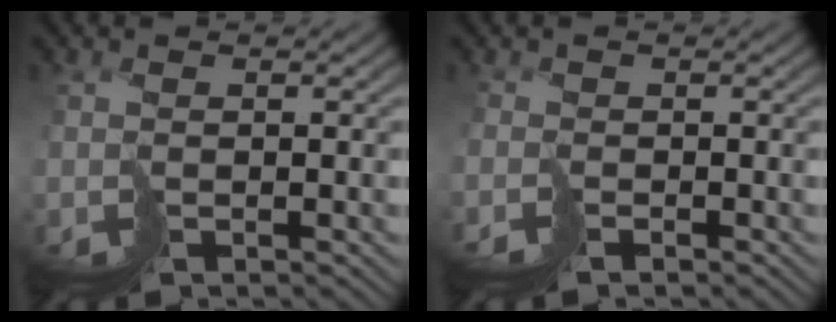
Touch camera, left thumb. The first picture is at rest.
{"total": 1.2, "force": [-0.8, -0.3, -0.8], "torque": [0.032, 0.002, -0.016]}